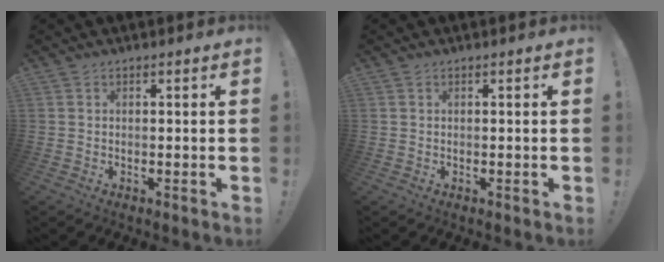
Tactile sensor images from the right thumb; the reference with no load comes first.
{"total": 0.0}